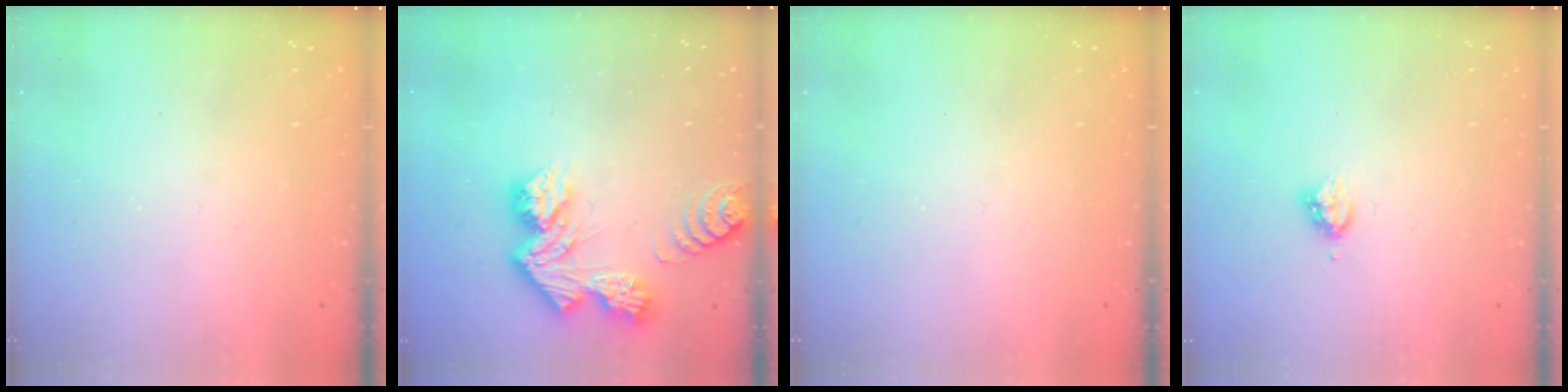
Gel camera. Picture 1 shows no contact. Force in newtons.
{"total": 12.2, "press": 12.1, "slide": 1.0}
{"total": 0.0}
{"total": 4.2, "press": 4.1, "slide": 0.5}